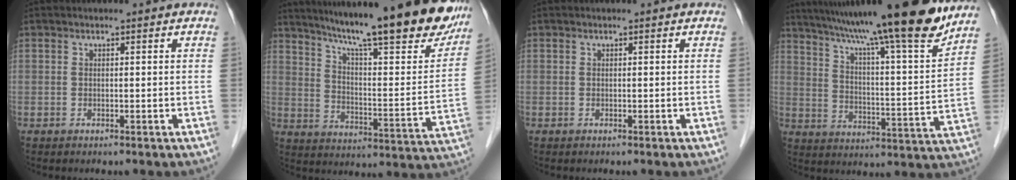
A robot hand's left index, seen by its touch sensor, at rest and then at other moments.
{"total": 25.6, "force": [21.5, 2.9, 13.6], "torque": [-0.211, -0.045, 0.292]}
{"total": 0.0}
{"total": 23.3, "force": [19.3, 0.0, 13.2], "torque": [-0.213, -0.018, 0.285]}